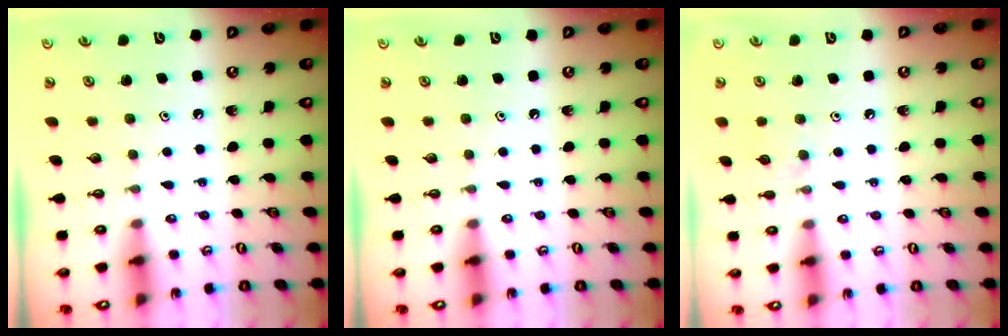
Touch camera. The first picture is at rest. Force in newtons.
{"total": 0.0}
{"total": 4.4, "press": 4.3, "slide": 0.6}